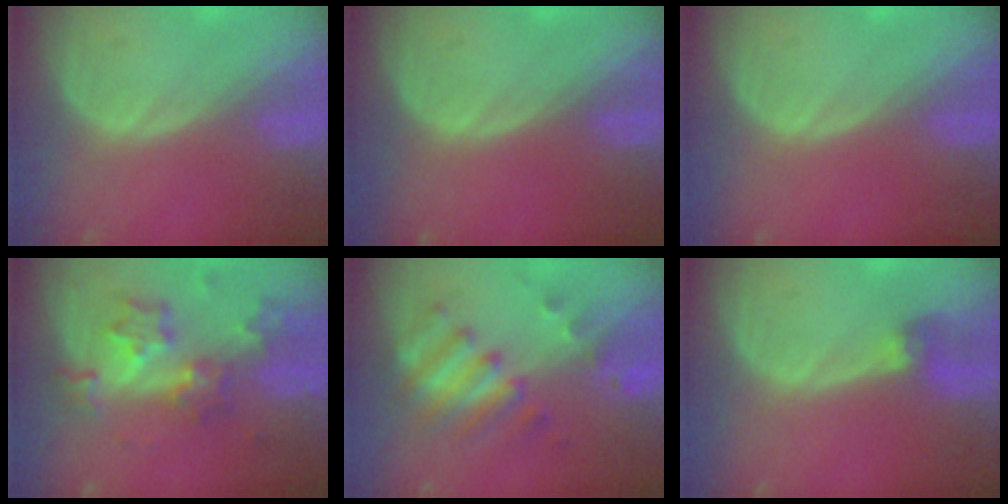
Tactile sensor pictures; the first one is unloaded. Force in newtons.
{"total": 0.0}
{"total": 0.0}
{"total": 8.4, "press": 7.3, "slide": 4.1}
{"total": 7.2, "press": 7.1, "slide": 1.4}
{"total": 2.9, "press": 2.6, "slide": 1.2}